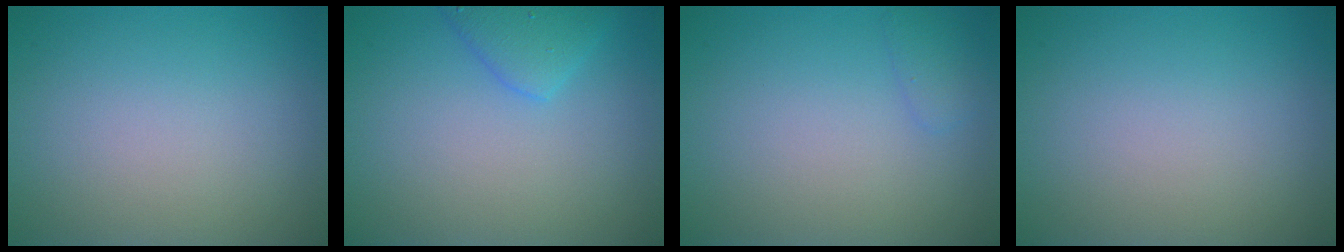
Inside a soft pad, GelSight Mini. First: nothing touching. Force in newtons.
{"total": 2.5, "press": 2.5, "slide": 0.2}
{"total": 1.0, "press": 1.0, "slide": 0.1}
{"total": 0.0}